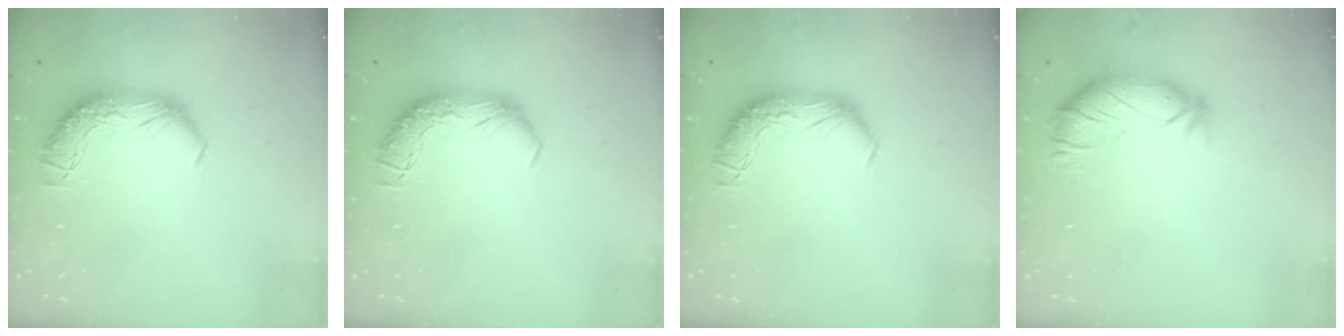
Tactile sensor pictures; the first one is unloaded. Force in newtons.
{"total": 0.0}
{"total": 0.0}
{"total": 3.0, "press": 2.5, "slide": 1.7}